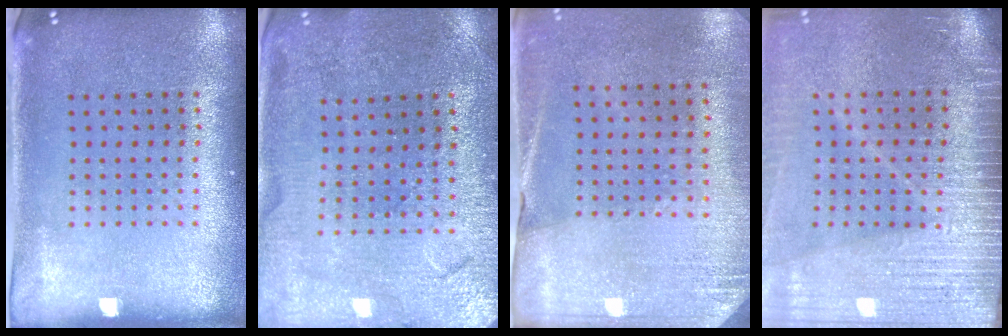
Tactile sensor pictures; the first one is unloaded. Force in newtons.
{"total": 1.3, "press": 1.3, "slide": 0.1}
{"total": 2.6, "press": 2.4, "slide": 1.0}
{"total": 4.0, "press": 3.5, "slide": 2.0}